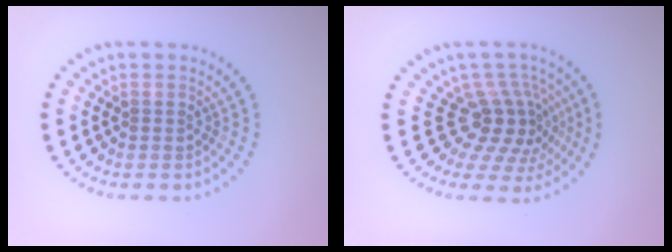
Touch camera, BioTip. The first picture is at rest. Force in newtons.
{"total": 4.3, "press": 2.9, "slide": 3.2}